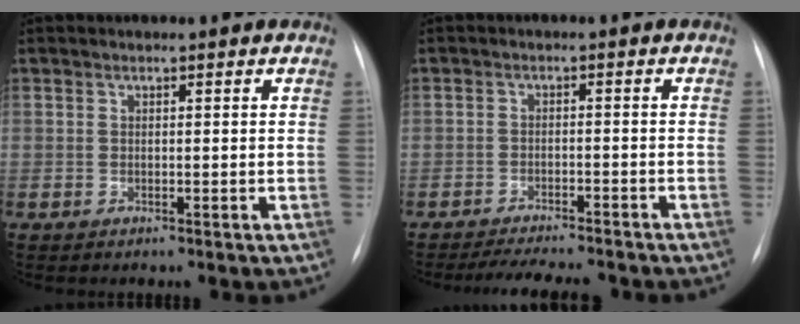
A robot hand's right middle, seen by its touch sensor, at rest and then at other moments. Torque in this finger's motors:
{"motor_torque": [0.55, -0.79, 0.00, -0.02]}